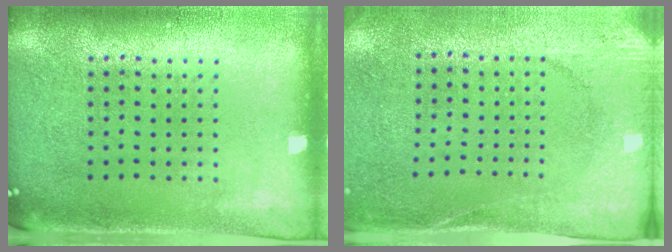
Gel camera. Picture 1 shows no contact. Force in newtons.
{"total": 2.7, "press": 2.2, "slide": 1.7}